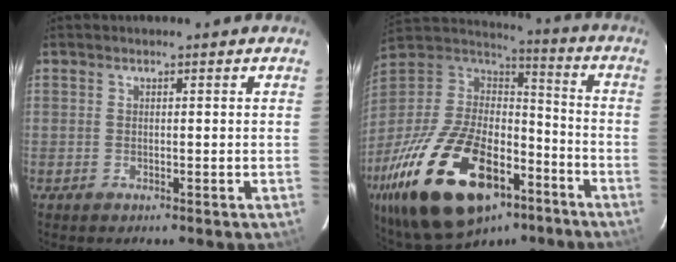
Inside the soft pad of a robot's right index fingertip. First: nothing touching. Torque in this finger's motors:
{"motor_torque": [1.22, -0.92, 1.05, 0.21]}